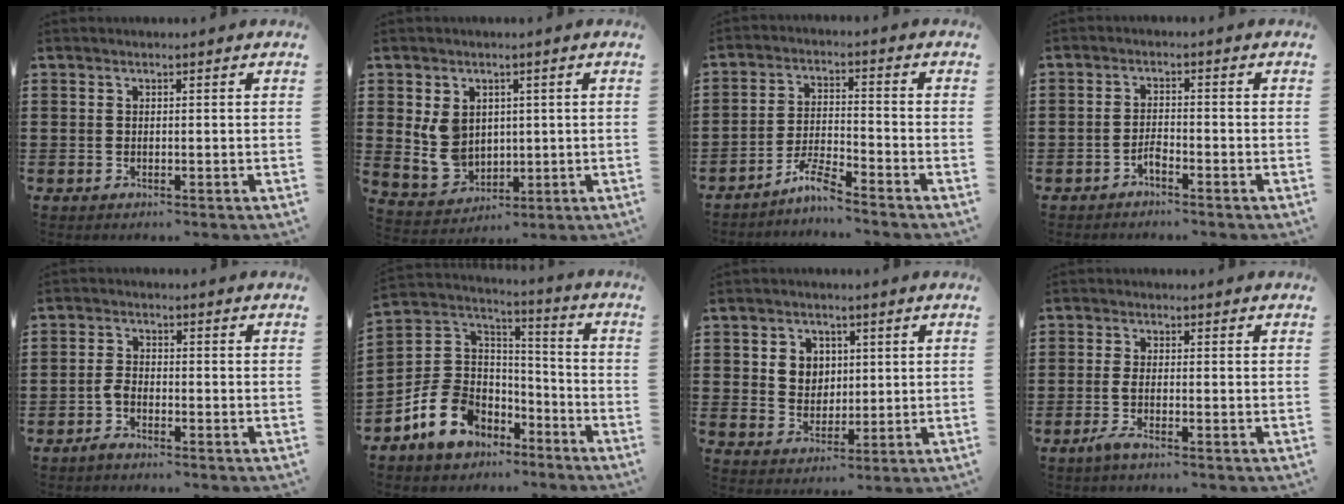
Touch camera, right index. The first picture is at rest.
{"total": 6.5, "force": [1.4, 5.4, 3.4], "torque": [-0.102, 0.006, 0.025]}
{"total": 5.0, "force": [-4.6, 0.0, 2.1], "torque": [-0.054, -0.002, -0.092]}
{"total": 1.9, "force": [-1.6, 0.4, 0.9], "torque": [-0.022, 0.003, -0.033]}
{"total": 2.2, "force": [-1.5, 1.1, 1.2], "torque": [-0.033, 0.003, -0.034]}
{"total": 11.1, "force": [-5.5, 8.8, 4.1], "torque": [-0.123, 0.018, -0.100]}
{"total": 4.4, "force": [1.3, 3.9, 1.4], "torque": [-0.037, 0.011, 0.020]}
{"total": 2.1, "force": [-1.1, 0.4, 1.8], "torque": [-0.045, -0.007, -0.025]}